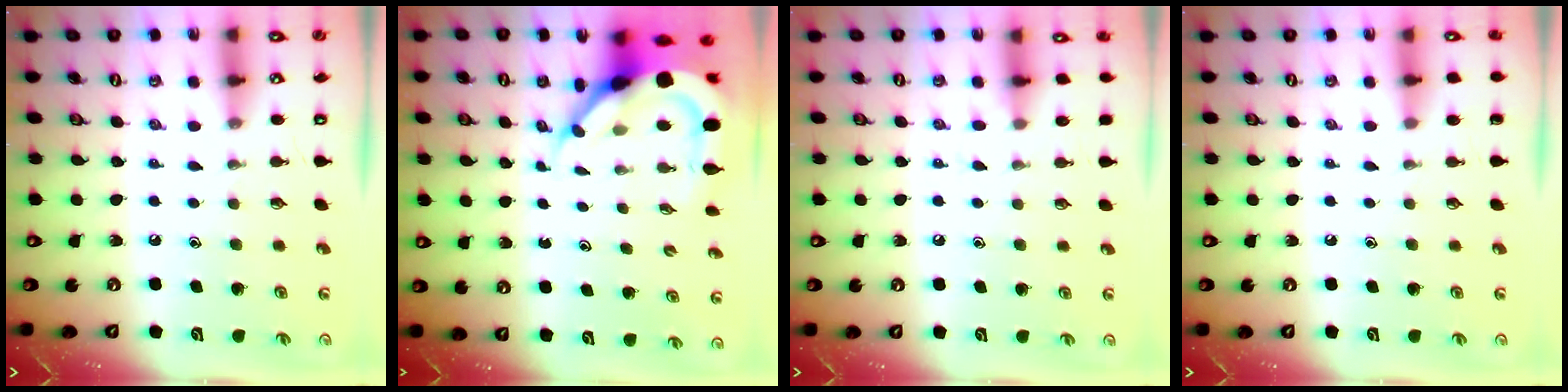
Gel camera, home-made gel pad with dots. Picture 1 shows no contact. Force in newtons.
{"total": 9.9, "press": 9.8, "slide": 1.2}
{"total": 4.9, "press": 4.9, "slide": 0.7}
{"total": 0.0}